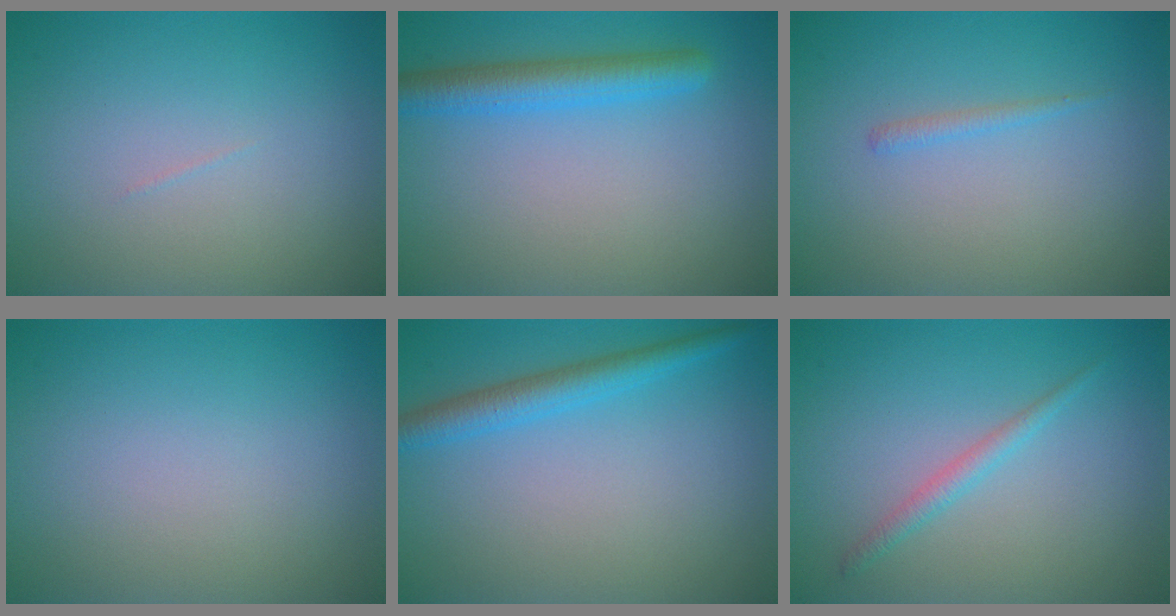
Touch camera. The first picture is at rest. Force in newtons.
{"total": 3.8, "press": 3.8, "slide": 0.2}
{"total": 0.8, "press": 0.8, "slide": 0.1}
{"total": 0.0}
{"total": 3.0, "press": 3.0, "slide": 0.0}
{"total": 1.4, "press": 1.4, "slide": 0.1}